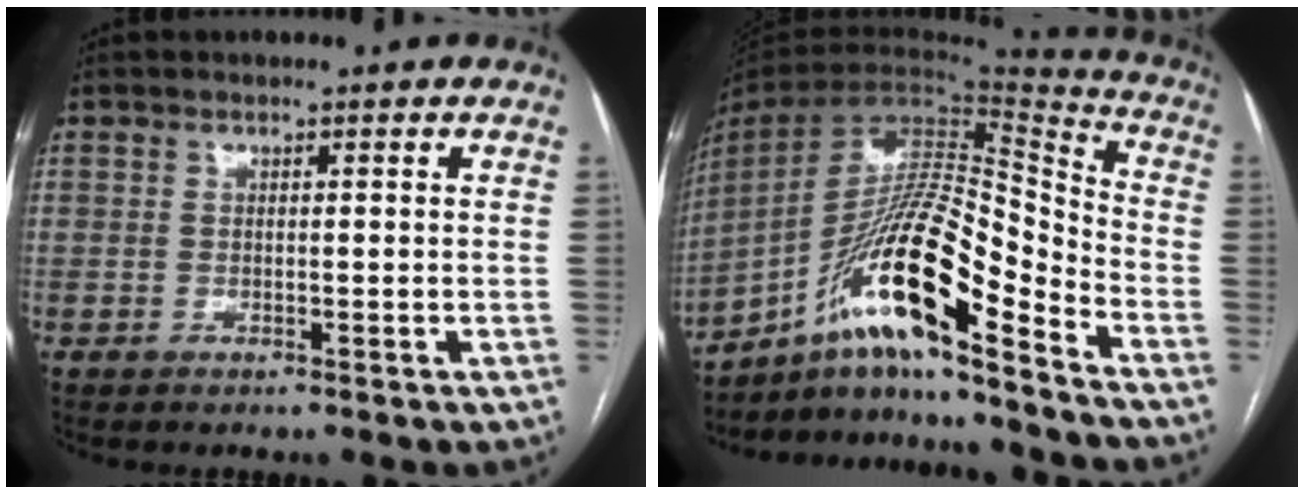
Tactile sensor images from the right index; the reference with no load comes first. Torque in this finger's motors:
{"motor_torque": [1.23, -0.90, 0.58, 0.21]}